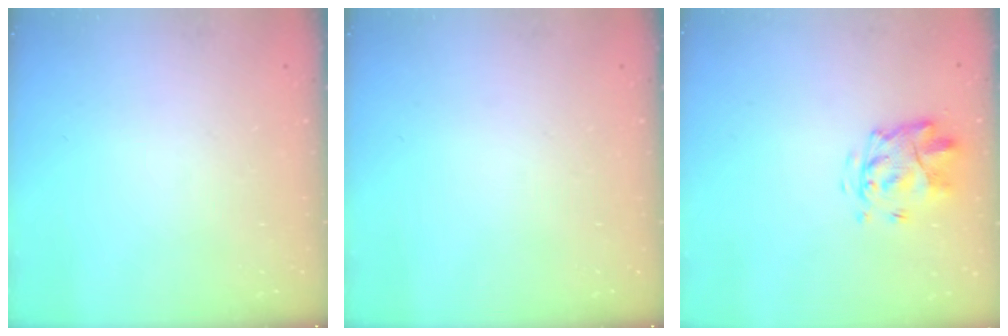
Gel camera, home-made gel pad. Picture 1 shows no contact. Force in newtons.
{"total": 0.0}
{"total": 3.8, "press": 3.5, "slide": 1.6}